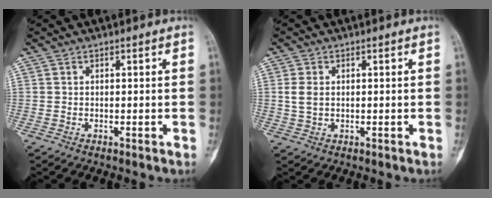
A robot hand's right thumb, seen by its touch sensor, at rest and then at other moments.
{"total": 3.2, "force": [0.4, 2.2, 2.3], "torque": [-0.050, 0.000, 0.011]}